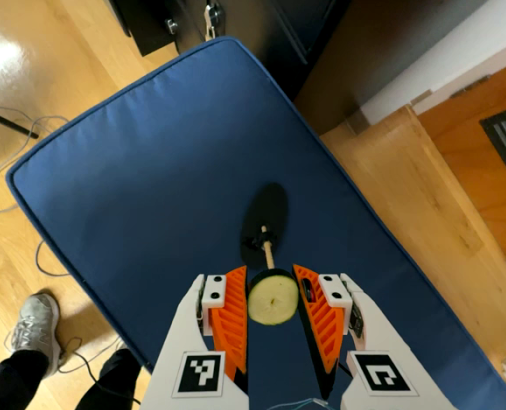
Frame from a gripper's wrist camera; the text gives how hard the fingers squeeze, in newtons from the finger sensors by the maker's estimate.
{"total": 10.3, "left": 10.1, "right": 10.4}